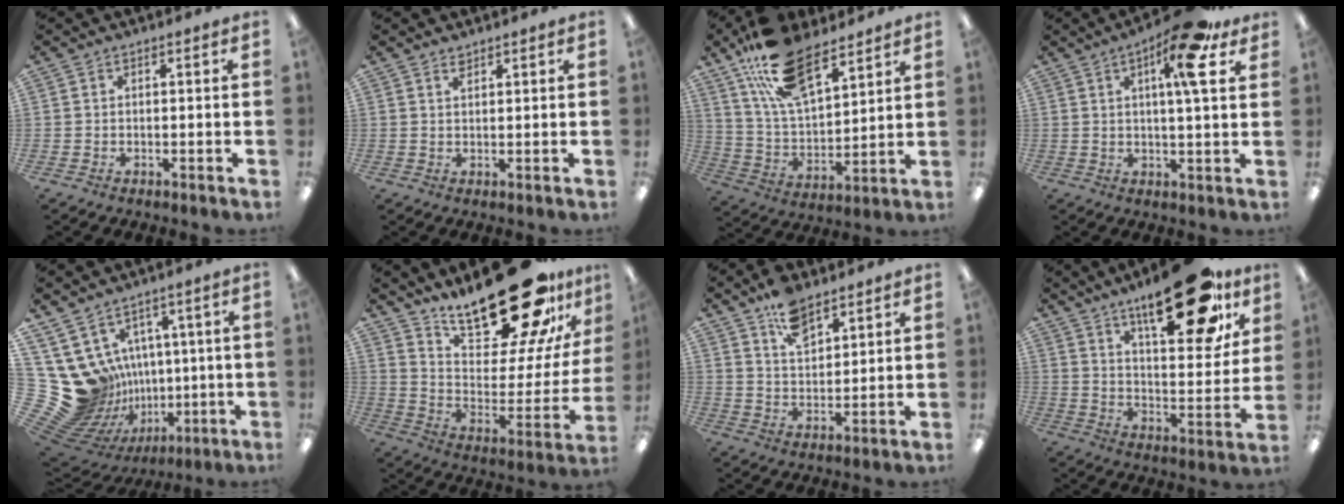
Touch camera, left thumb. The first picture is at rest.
{"total": 1.5, "force": [1.3, 0.4, 0.5], "torque": [-0.005, -0.005, 0.024]}
{"total": 19.4, "force": [12.9, 9.0, 11.4], "torque": [-0.216, -0.049, 0.232]}
{"total": 13.7, "force": [7.1, 3.1, 11.3], "torque": [-0.173, -0.027, 0.106]}
{"total": 18.0, "force": [1.1, 16.0, 8.0], "torque": [-0.197, -0.039, 0.061]}
{"total": 28.4, "force": [21.4, 9.6, 15.9], "torque": [-0.231, -0.144, 0.353]}
{"total": 9.4, "force": [6.8, 4.7, 4.5], "torque": [-0.076, -0.032, 0.123]}
{"total": 24.4, "force": [16.0, 8.7, 16.2], "torque": [-0.227, -0.091, 0.256]}